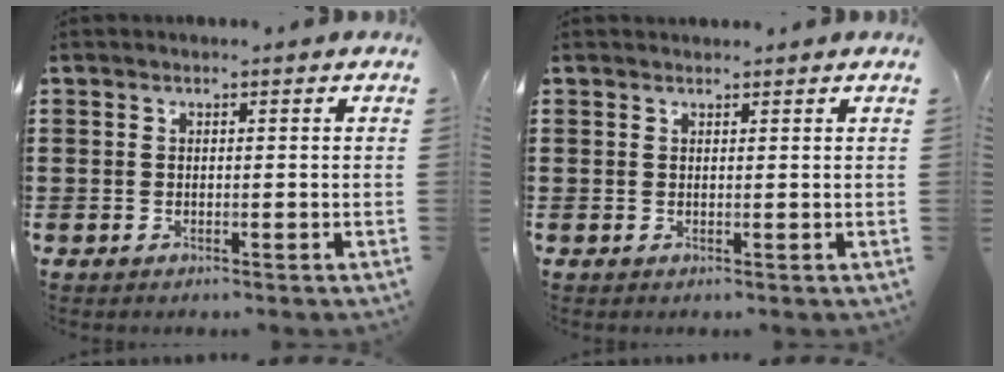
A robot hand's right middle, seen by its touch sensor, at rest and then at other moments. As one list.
[{"total": 0.7, "force": [0.7, 0.1, 0.0], "torque": [-0.002, 0.001, 0.013]}]